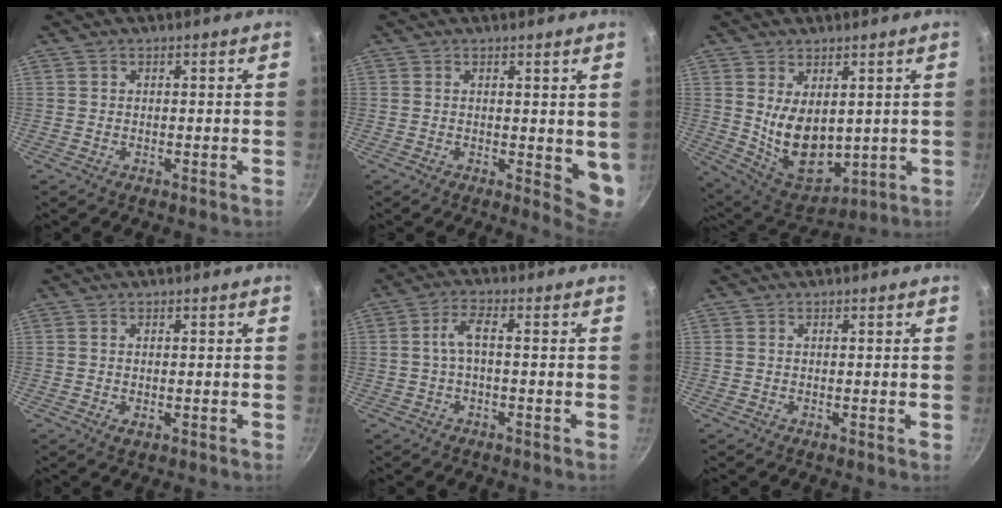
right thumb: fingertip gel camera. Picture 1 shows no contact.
{"total": 5.3, "force": [1.0, 2.4, 4.6], "torque": [-0.048, -0.016, 0.012]}
{"total": 12.2, "force": [1.9, 7.6, 9.3], "torque": [-0.131, -0.042, 0.065]}
{"total": 1.0, "force": [-0.2, 0.6, 0.8], "torque": [-0.015, -0.003, -0.001]}
{"total": 4.0, "force": [-0.6, 1.3, 3.7], "torque": [-0.082, 0.019, -0.013]}
{"total": 0.0}